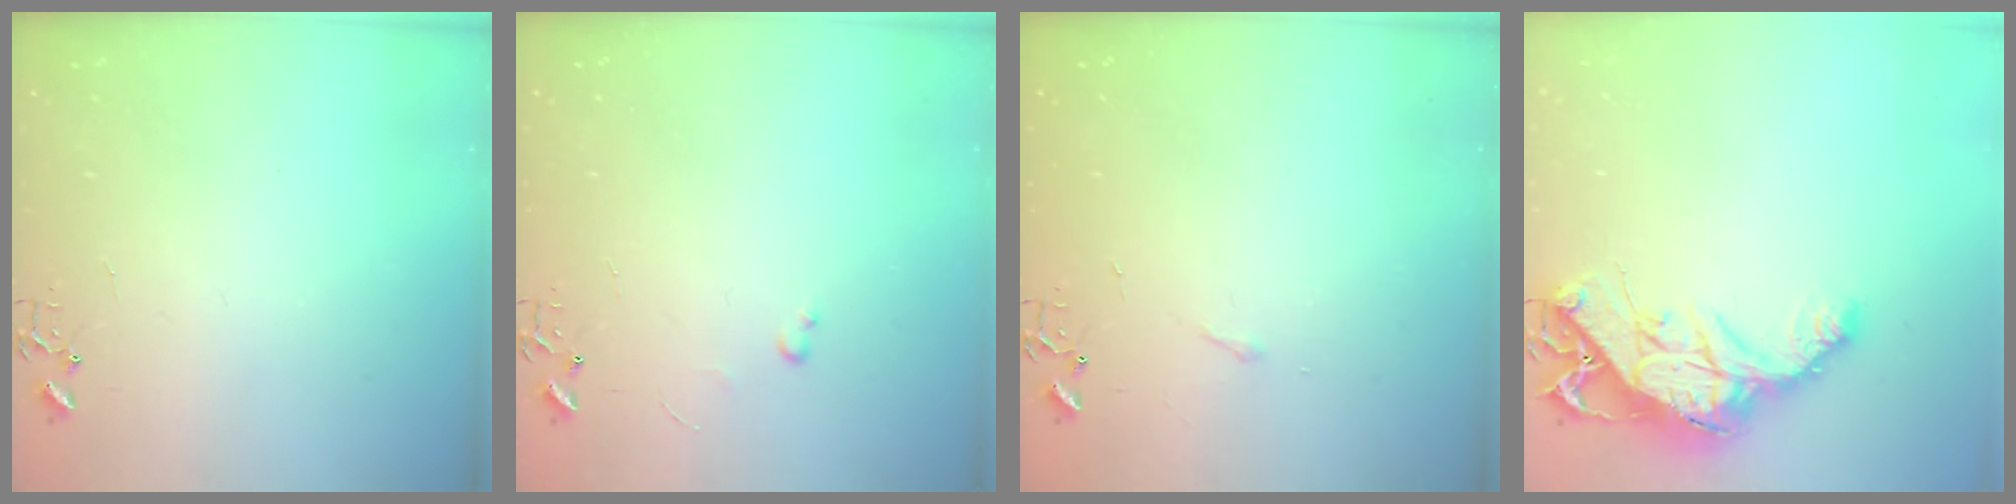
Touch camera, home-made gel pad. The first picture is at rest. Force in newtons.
{"total": 2.6, "press": 2.6, "slide": 0.4}
{"total": 2.9, "press": 2.9, "slide": 0.5}
{"total": 16.1, "press": 16.0, "slide": 1.6}